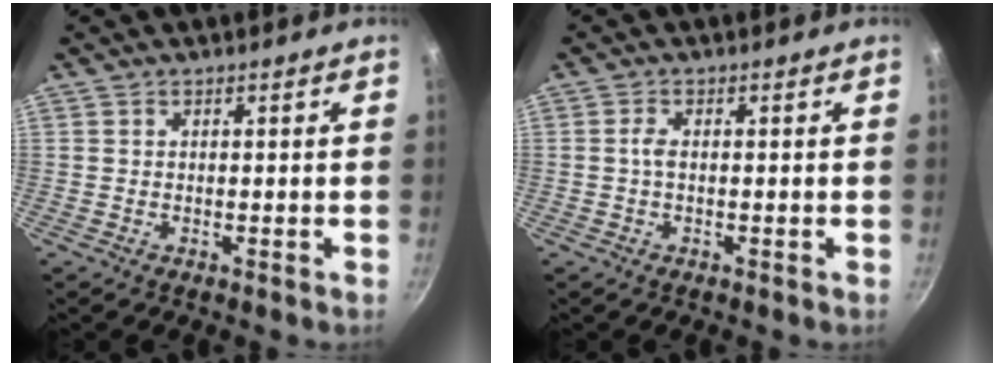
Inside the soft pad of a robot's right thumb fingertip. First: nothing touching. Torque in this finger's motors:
{"motor_torque": [0.13, 0.44, -0.02, 0.35, 0.12]}